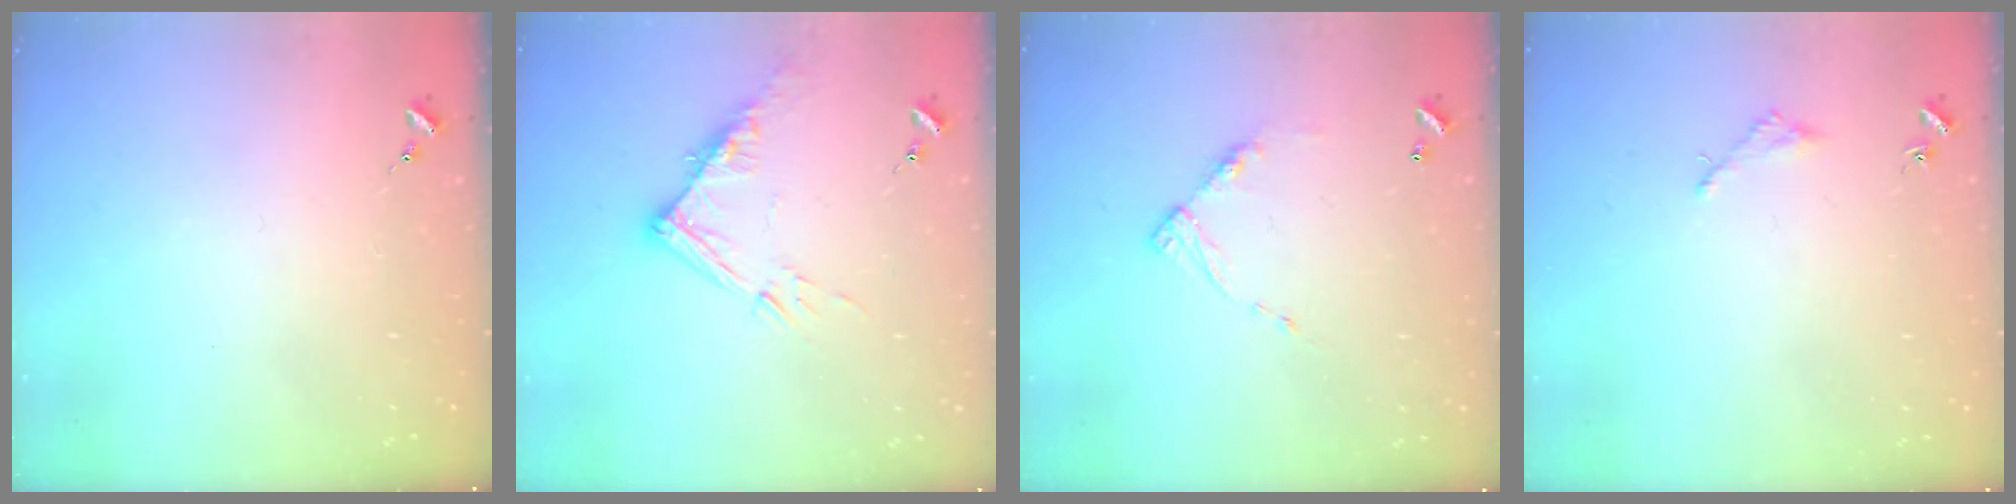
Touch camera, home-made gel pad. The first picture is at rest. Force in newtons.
{"total": 12.1, "press": 12.1, "slide": 1.2}
{"total": 8.8, "press": 8.8, "slide": 0.5}
{"total": 1.6, "press": 1.6, "slide": 0.2}